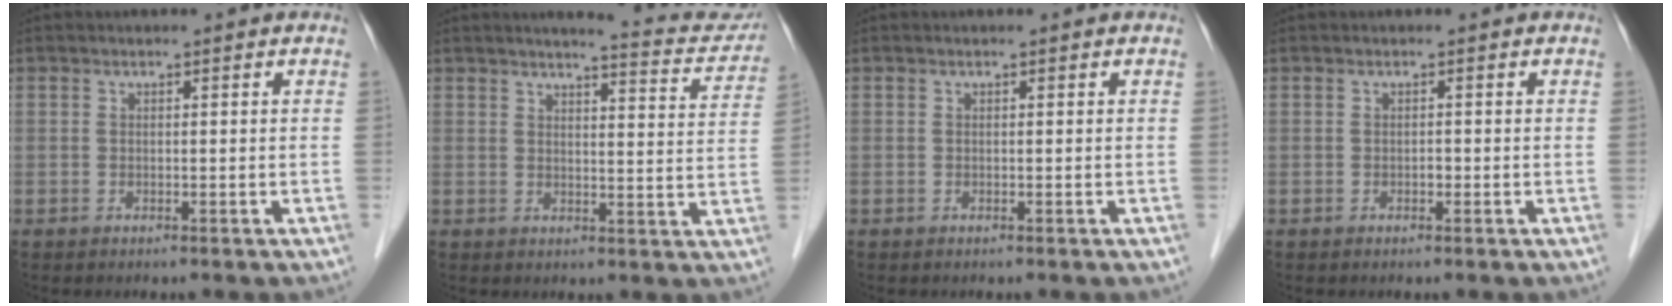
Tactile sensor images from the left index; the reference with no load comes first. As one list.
[{"total": 9.6, "force": [9.0, 1.2, 3.1], "torque": [-0.025, -0.021, 0.086]}, {"total": 0.0}, {"total": 0.5, "force": [-0.3, 0.3, 0.3], "torque": [-0.002, -0.001, -0.008]}]